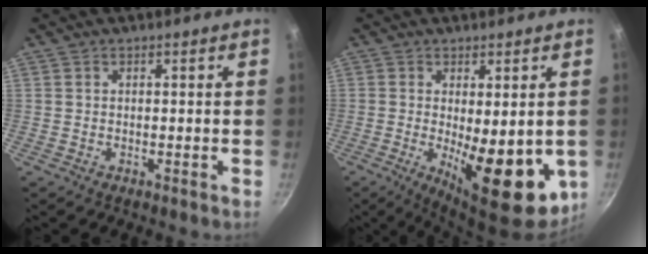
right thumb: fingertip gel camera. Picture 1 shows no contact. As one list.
[{"total": 14.9, "force": [-2.5, 5.6, 13.6], "torque": [-0.169, -0.016, -0.018]}]